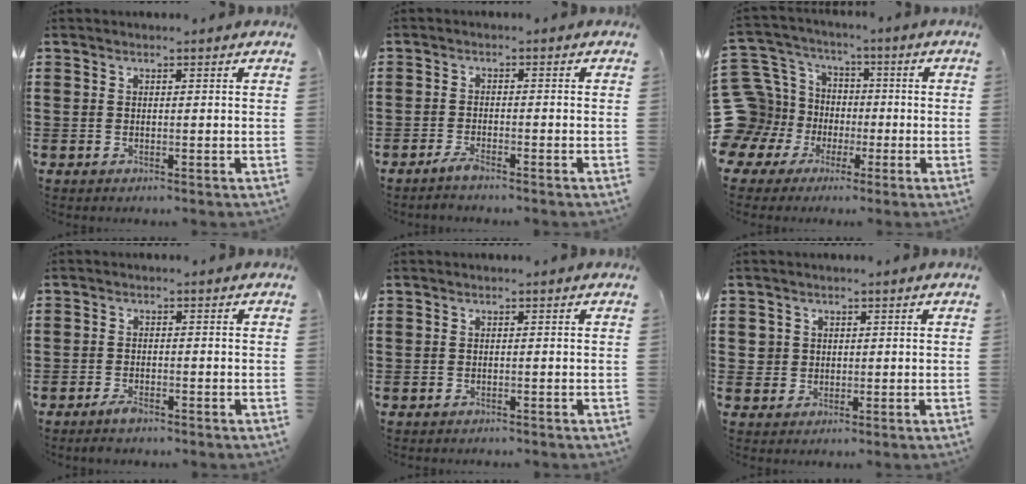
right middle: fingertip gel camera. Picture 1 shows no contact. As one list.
[{"total": 2.1, "force": [-1.7, 0.2, 1.2], "torque": [-0.027, -0.001, -0.034]}, {"total": 11.9, "force": [-2.0, 11.5, 2.6], "torque": [-0.131, -0.007, -0.026]}, {"total": 2.0, "force": [-1.6, 0.6, 1.1], "torque": [-0.027, 0.000, -0.034]}, {"total": 0.6, "force": [-0.6, 0.2, 0.0], "torque": [0.000, 0.001, -0.013]}, {"total": 2.4, "force": [0.3, 2.3, 0.3], "torque": [-0.017, 0.010, 0.002]}]